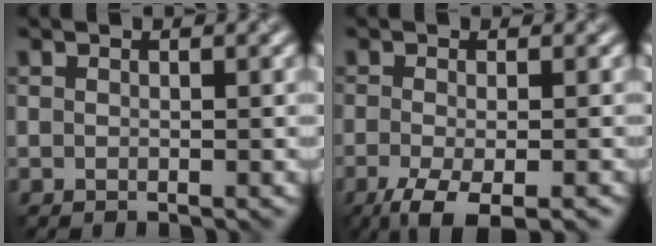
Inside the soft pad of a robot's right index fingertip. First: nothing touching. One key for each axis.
{"total": 4.8, "fx": -2.8, "fy": 1.3, "fz": 3.7, "tx": -0.066, "ty": -0.008, "tz": -0.050}